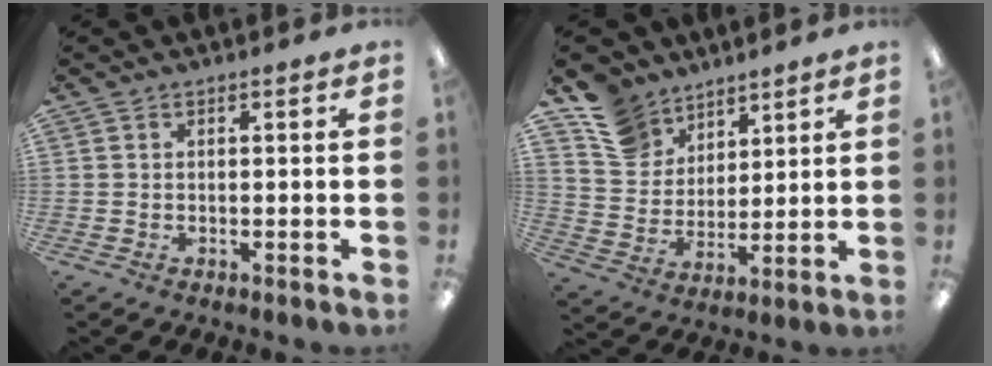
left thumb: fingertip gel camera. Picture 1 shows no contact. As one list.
[{"total": 11.6, "force": [9.1, 7.1, 1.5], "torque": [-0.046, -0.060, 0.180]}]